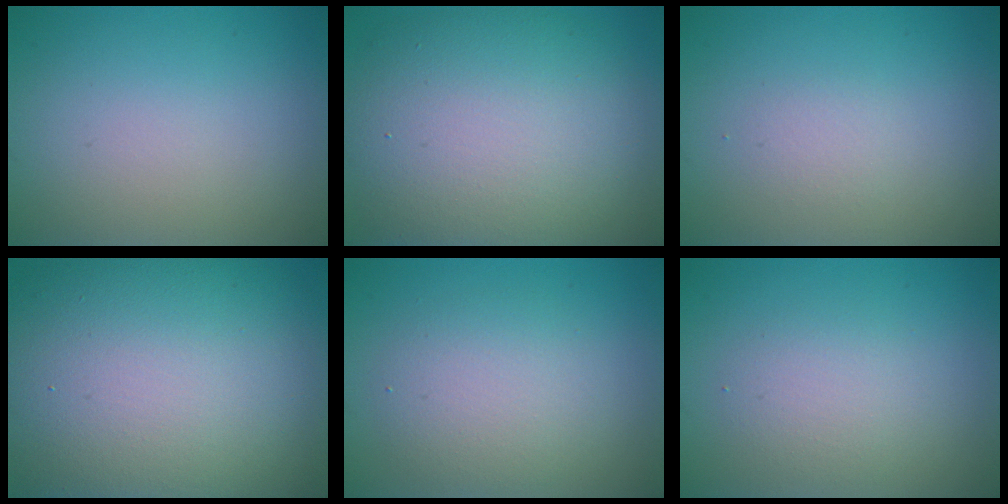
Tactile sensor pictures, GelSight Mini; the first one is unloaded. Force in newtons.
{"total": 12.3, "press": 12.2, "slide": 0.9}
{"total": 1.1, "press": 1.1, "slide": 0.1}
{"total": 17.5, "press": 17.5, "slide": 0.7}
{"total": 3.7, "press": 3.7, "slide": 0.0}
{"total": 2.4, "press": 2.4, "slide": 0.0}